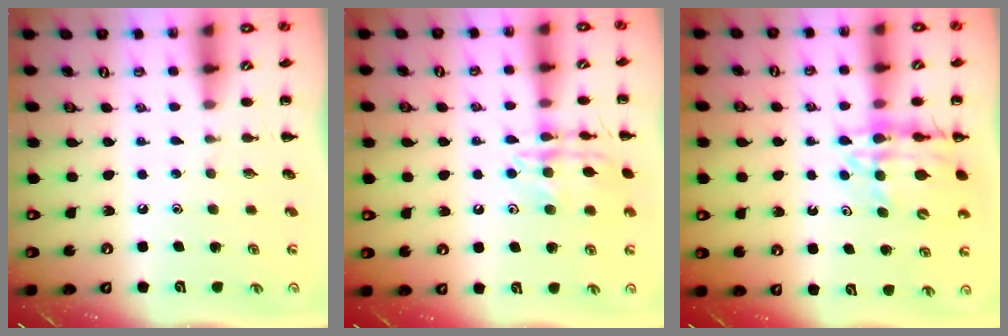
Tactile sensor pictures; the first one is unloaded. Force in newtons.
{"total": 14.0, "press": 13.9, "slide": 0.7}
{"total": 13.5, "press": 13.1, "slide": 3.4}